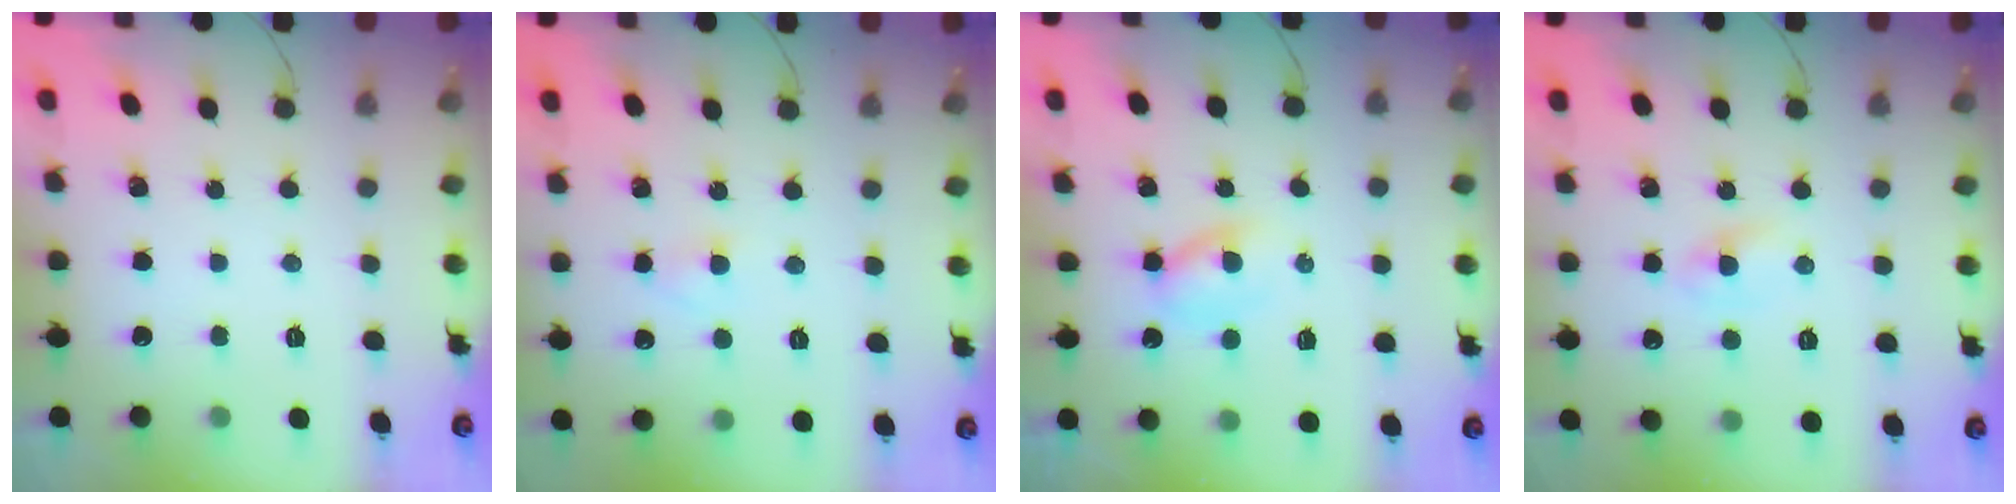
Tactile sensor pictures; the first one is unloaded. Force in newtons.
{"total": 1.9, "press": 1.7, "slide": 0.8}
{"total": 2.7, "press": 2.5, "slide": 1.1}
{"total": 1.8, "press": 1.6, "slide": 0.8}